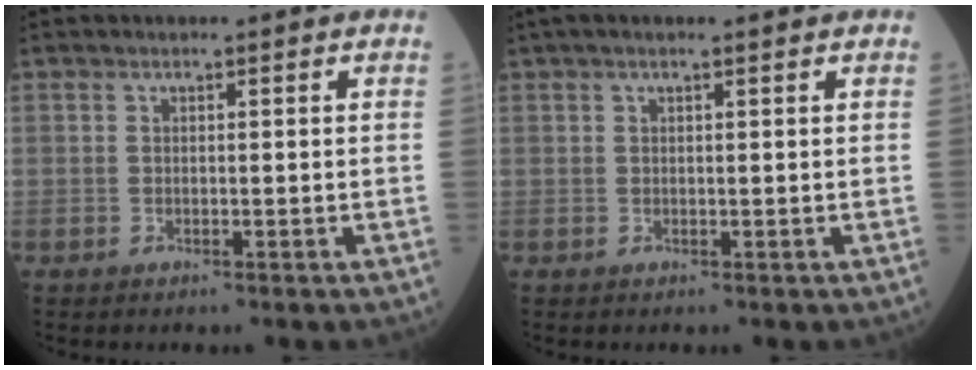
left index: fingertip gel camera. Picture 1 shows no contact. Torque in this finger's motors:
{"motor_torque": [0.93, -1.08, 0.03, 0.04]}